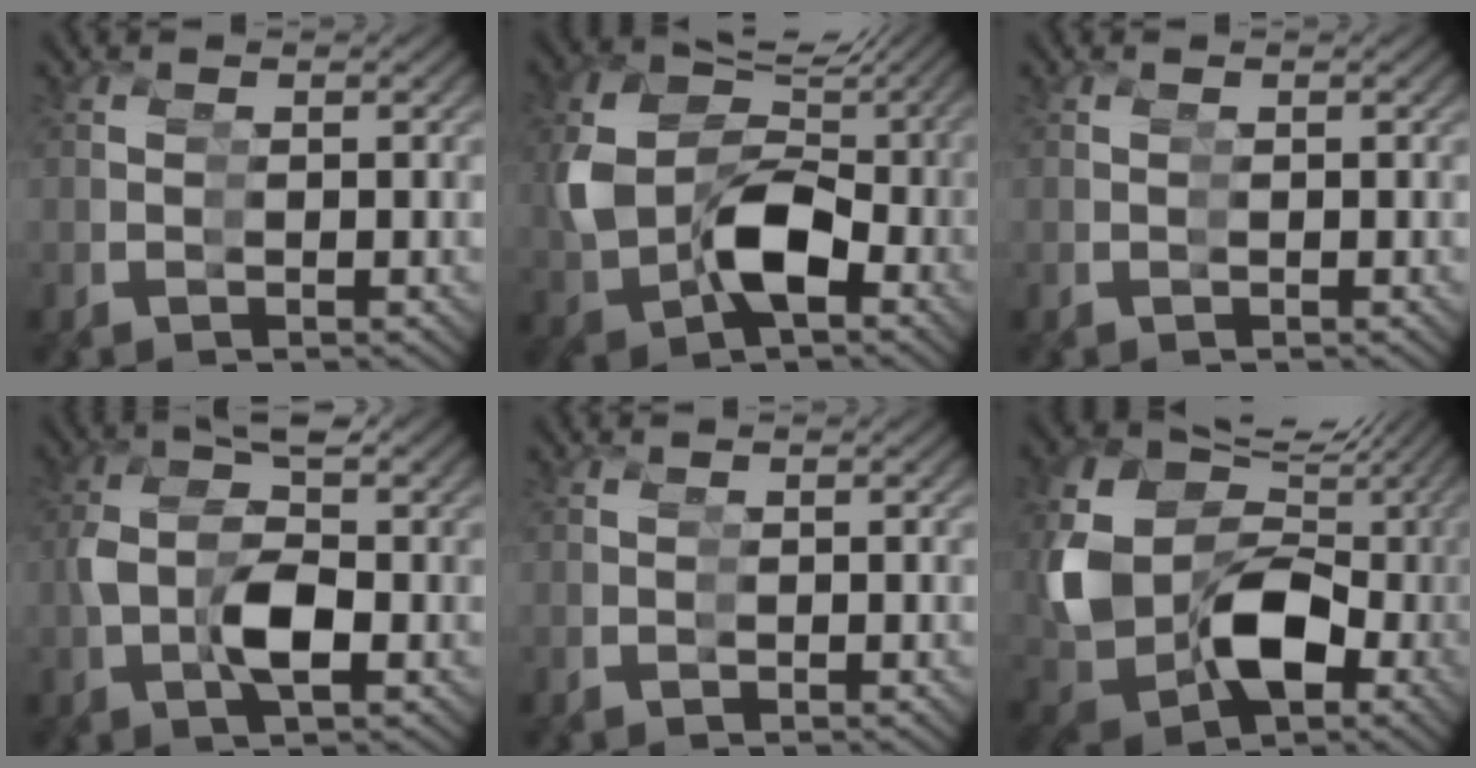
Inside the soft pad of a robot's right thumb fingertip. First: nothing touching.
{"total": 11.4, "force": [0.0, 8.2, 8.0], "torque": [-0.211, -0.037, 0.031]}
{"total": 0.0}
{"total": 3.8, "force": [1.1, 1.5, 3.3], "torque": [-0.090, 0.018, 0.016]}
{"total": 0.0}
{"total": 15.9, "force": [0.1, 11.4, 11.1], "torque": [-0.253, -0.040, 0.032]}